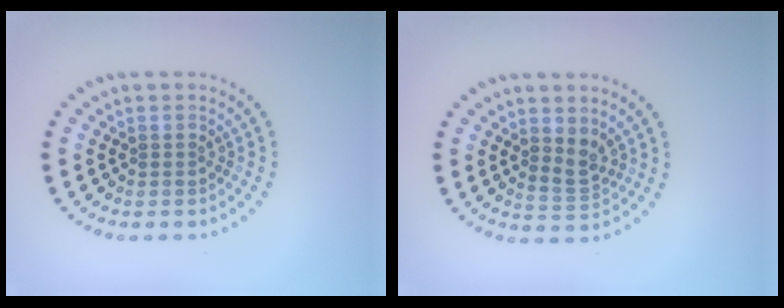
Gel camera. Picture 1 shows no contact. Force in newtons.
{"total": 1.9, "press": 1.6, "slide": 1.1}